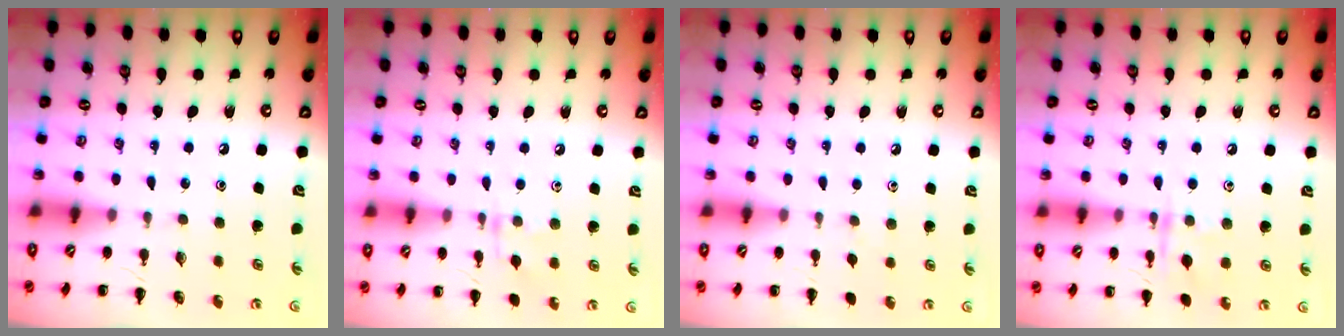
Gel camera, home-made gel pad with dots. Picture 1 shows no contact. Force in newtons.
{"total": 8.0, "press": 7.9, "slide": 1.3}
{"total": 2.9, "press": 2.7, "slide": 1.2}
{"total": 7.5, "press": 7.4, "slide": 0.7}